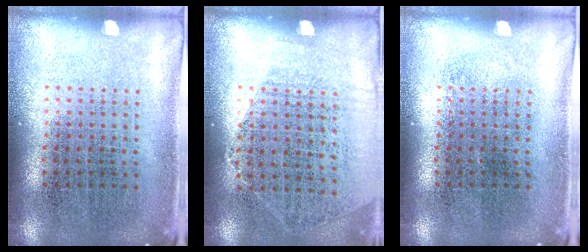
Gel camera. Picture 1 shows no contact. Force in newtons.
{"total": 1.2, "press": 1.0, "slide": 0.6}
{"total": 0.0}